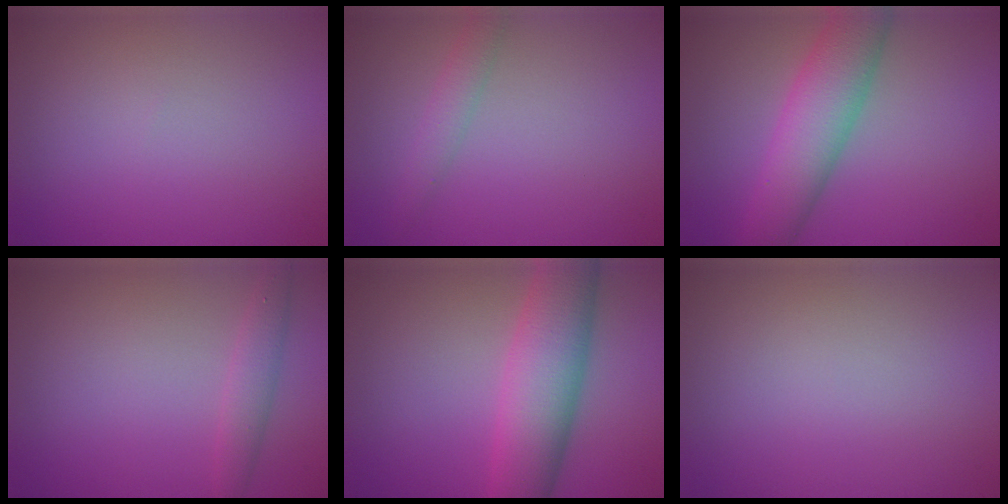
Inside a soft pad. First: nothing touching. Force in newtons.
{"total": 1.7, "press": 1.7, "slide": 0.1}
{"total": 6.3, "press": 6.3, "slide": 0.2}
{"total": 1.8, "press": 1.8, "slide": 0.1}
{"total": 7.3, "press": 7.3, "slide": 0.1}
{"total": 0.0}